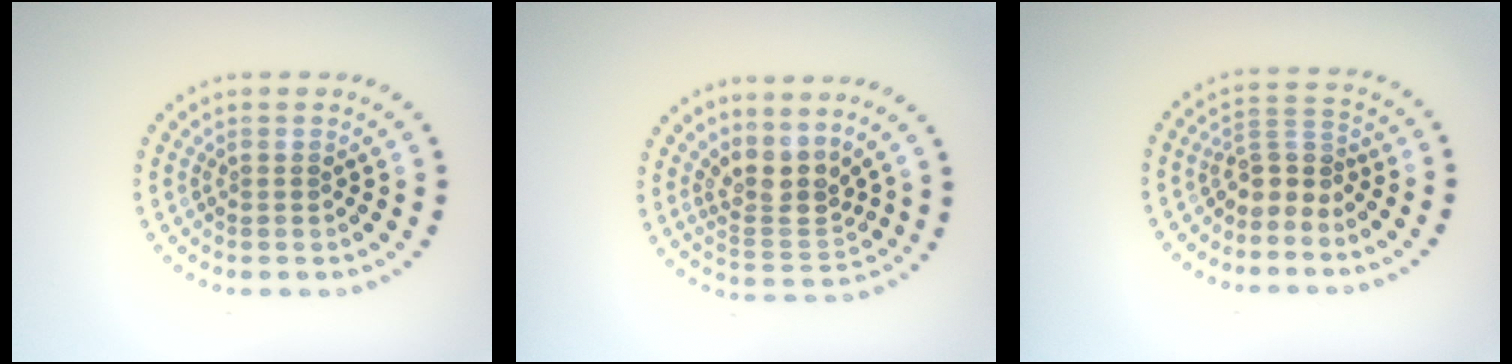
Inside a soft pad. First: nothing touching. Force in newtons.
{"total": 3.3, "press": 2.5, "slide": 2.1}
{"total": 2.6, "press": 1.9, "slide": 1.8}